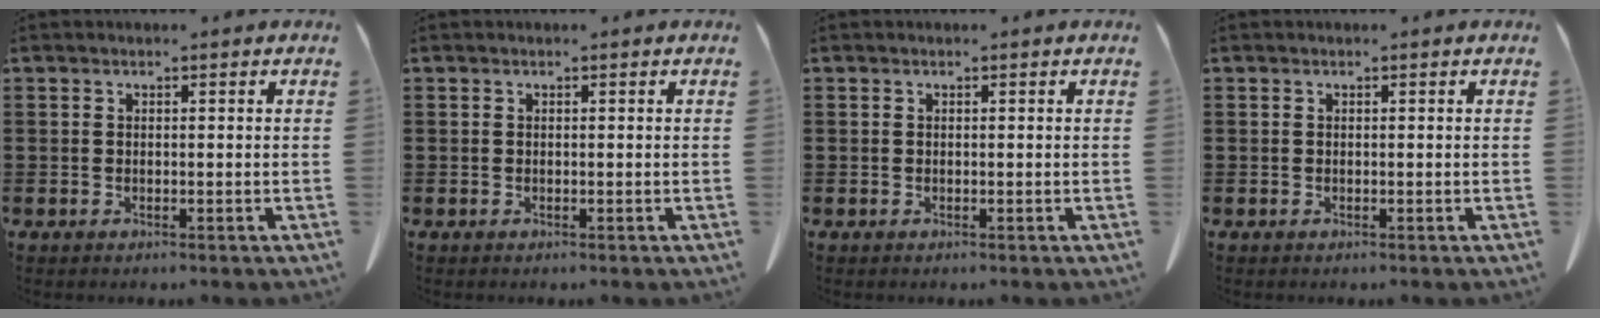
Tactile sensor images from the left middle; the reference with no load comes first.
{"total": 0.0}
{"total": 0.0}
{"total": 0.0}